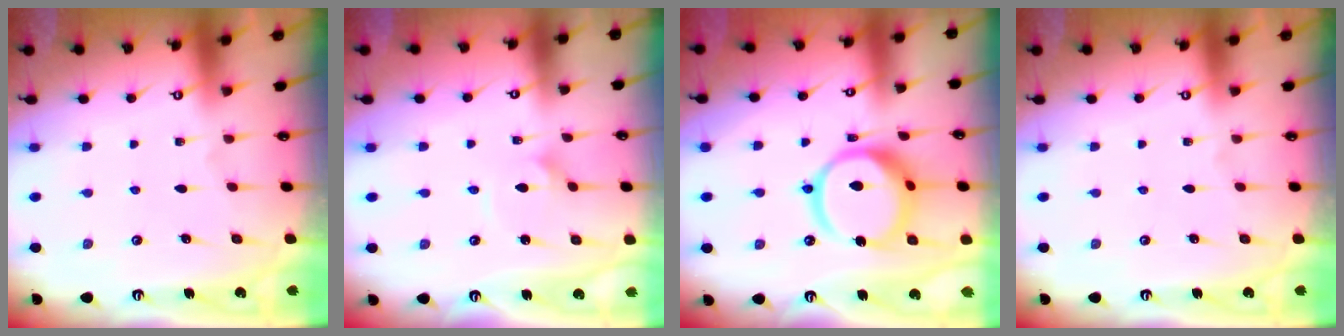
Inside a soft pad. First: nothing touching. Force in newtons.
{"total": 1.6, "press": 1.6, "slide": 0.0}
{"total": 16.0, "press": 15.9, "slide": 1.9}
{"total": 0.0}